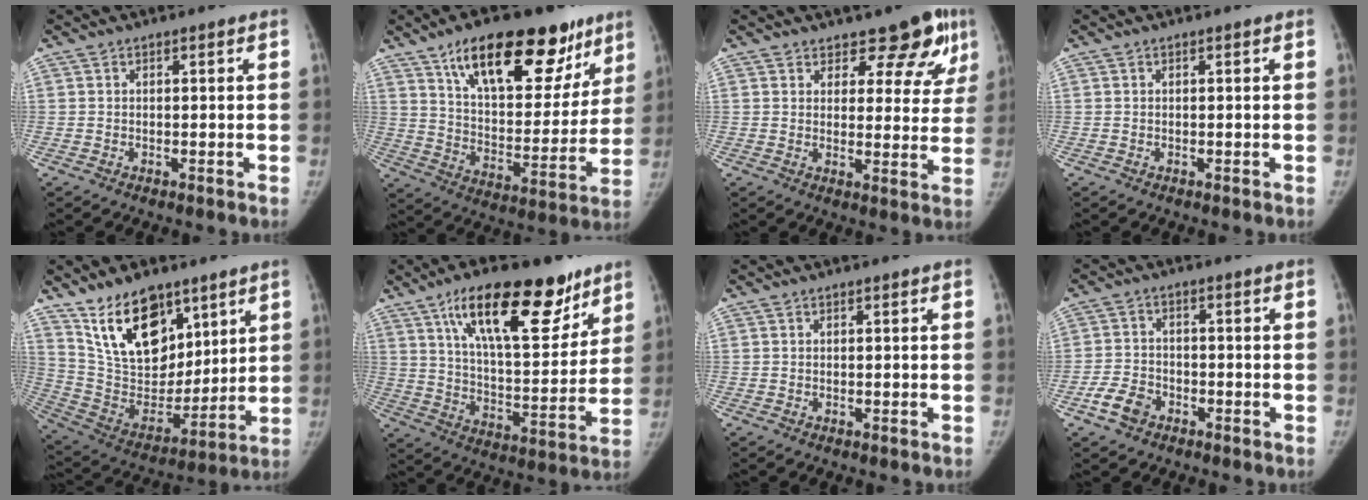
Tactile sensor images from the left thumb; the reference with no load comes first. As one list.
[{"total": 26.4, "force": [15.6, 11.9, 17.6], "torque": [-0.211, -0.033, 0.245]}, {"total": 9.6, "force": [7.1, 5.1, 4.1], "torque": [-0.001, -0.040, 0.075]}, {"total": 0.0}, {"total": 18.9, "force": [11.7, 10.6, 10.3], "torque": [-0.128, -0.066, 0.227]}, {"total": 23.6, "force": [14.0, 9.5, 16.5], "torque": [-0.211, -0.048, 0.229]}, {"total": 0.0}, {"total": 5.3, "force": [-3.1, 3.7, 2.3], "torque": [-0.041, 0.019, -0.057]}]